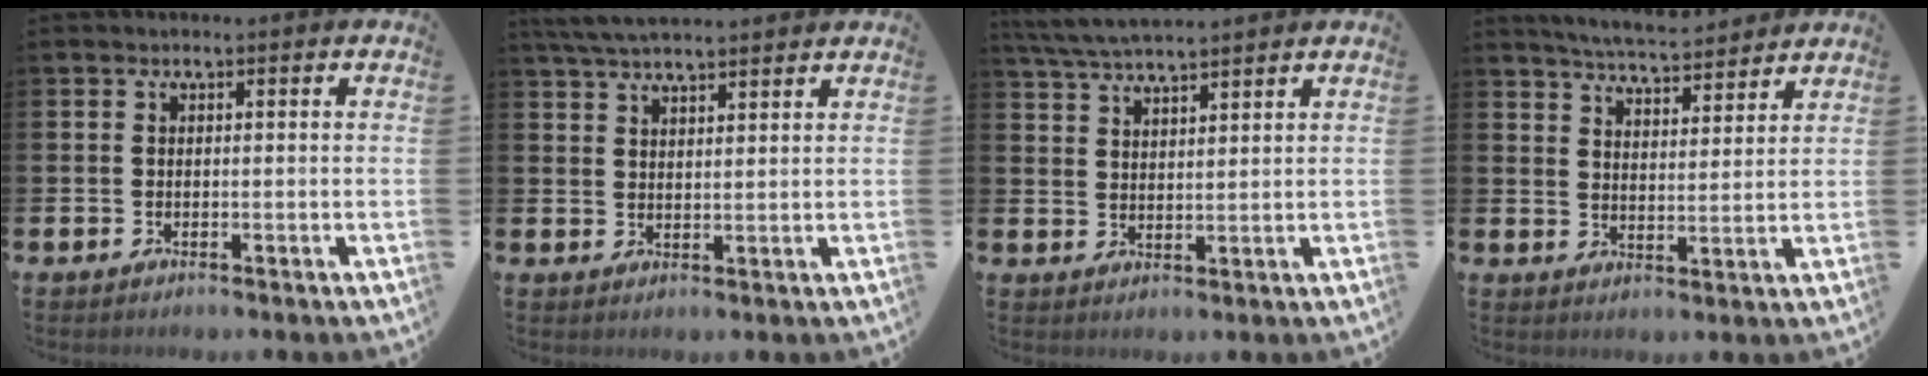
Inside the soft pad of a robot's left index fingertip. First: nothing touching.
{"total": 4.7, "force": [4.5, 0.4, 1.3], "torque": [-0.040, -0.011, 0.084]}
{"total": 5.3, "force": [5.1, 0.3, 1.4], "torque": [-0.043, -0.018, 0.093]}
{"total": 5.7, "force": [5.6, 0.3, 0.9], "torque": [-0.027, -0.034, 0.098]}